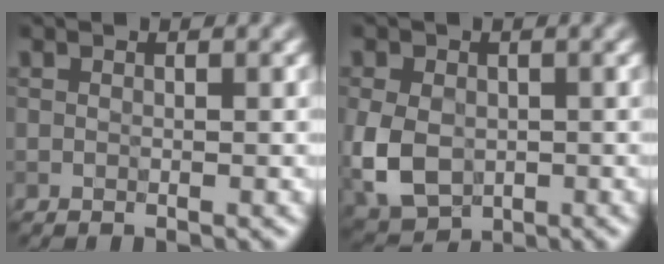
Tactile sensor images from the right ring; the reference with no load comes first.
{"total": 6.2, "force": [-1.0, 4.7, 4.0], "torque": [-0.099, -0.018, -0.016]}